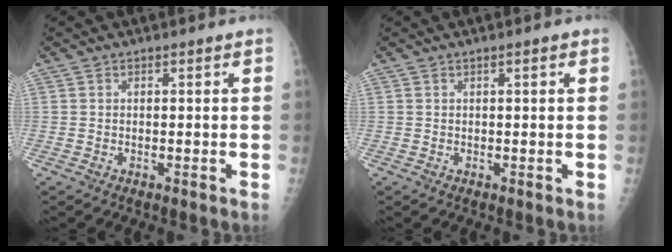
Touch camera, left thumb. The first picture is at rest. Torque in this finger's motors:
{"motor_torque": [-0.21, -0.06, -0.01, 0.11, 0.00]}